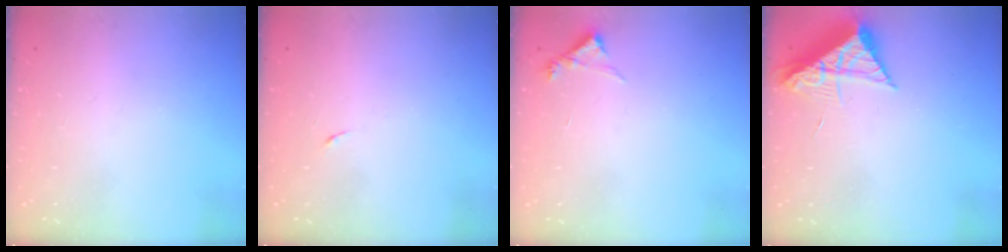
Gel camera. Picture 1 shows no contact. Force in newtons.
{"total": 4.0, "press": 3.9, "slide": 0.8}
{"total": 5.0, "press": 5.0, "slide": 0.5}
{"total": 9.4, "press": 9.4, "slide": 0.5}